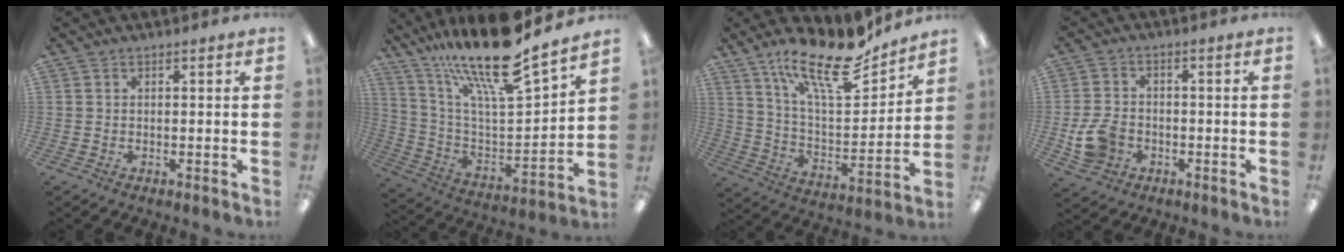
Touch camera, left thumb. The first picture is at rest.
{"total": 22.3, "force": [17.7, 4.6, 12.8], "torque": [-0.225, -0.123, 0.295]}
{"total": 20.4, "force": [14.7, 6.4, 12.6], "torque": [-0.217, -0.093, 0.249]}
{"total": 7.5, "force": [-2.5, 5.8, 4.1], "torque": [-0.081, 0.010, -0.044]}